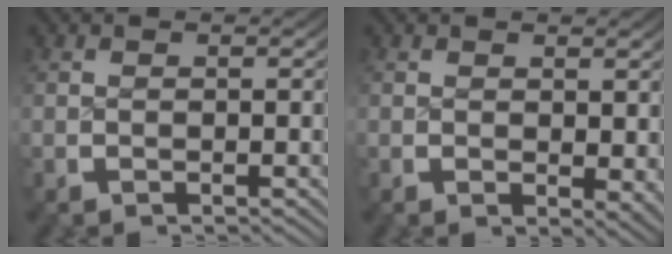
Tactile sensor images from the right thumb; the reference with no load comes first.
{"total": 1.9, "force": [0.5, 1.0, 1.5], "torque": [-0.009, -0.008, 0.013]}